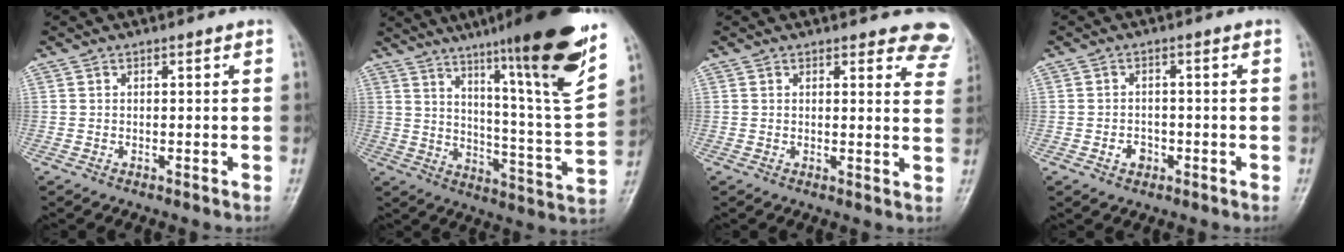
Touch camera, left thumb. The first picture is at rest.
{"total": 24.0, "force": [15.2, 1.4, 18.5], "torque": [-0.252, -0.068, 0.230]}
{"total": 8.4, "force": [7.7, 2.7, 2.3], "torque": [0.023, -0.037, 0.056]}
{"total": 2.6, "force": [-1.1, 2.1, 1.2], "torque": [-0.009, 0.010, -0.016]}